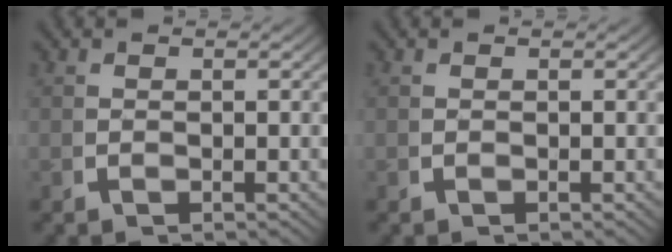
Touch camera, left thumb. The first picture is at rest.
{"total": 0.0}